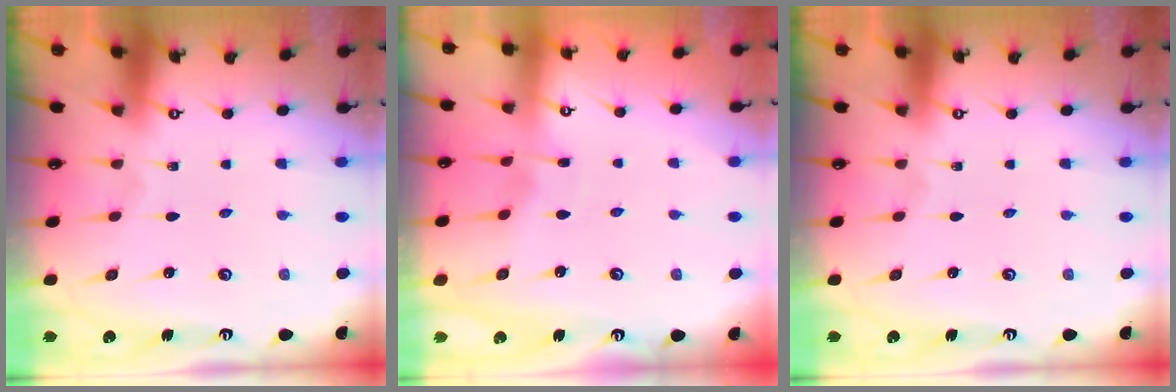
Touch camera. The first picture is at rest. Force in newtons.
{"total": 2.9, "press": 2.9, "slide": 0.1}
{"total": 0.0}